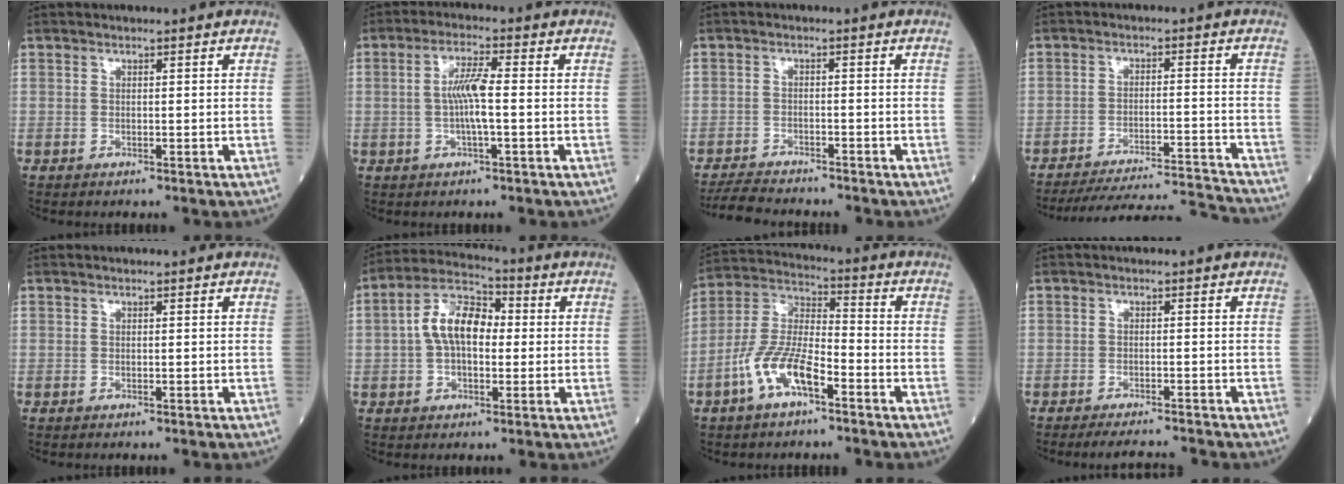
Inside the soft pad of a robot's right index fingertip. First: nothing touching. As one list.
[{"total": 5.4, "force": [-0.3, 0.4, 5.4], "torque": [-0.108, 0.005, -0.009]}, {"total": 5.2, "force": [-5.0, 1.0, 1.1], "torque": [-0.023, -0.018, -0.084]}, {"total": 14.3, "force": [-14.0, -1.8, 2.2], "torque": [-0.025, 0.002, -0.208]}, {"total": 0.0}, {"total": 9.3, "force": [0.5, 5.0, 7.8], "torque": [-0.158, 0.034, 0.003]}, {"total": 10.2, "force": [-5.1, 3.3, 8.2], "torque": [-0.180, 0.009, -0.101]}, {"total": 4.8, "force": [-4.6, -0.1, 1.3], "torque": [-0.014, -0.012, -0.072]}]